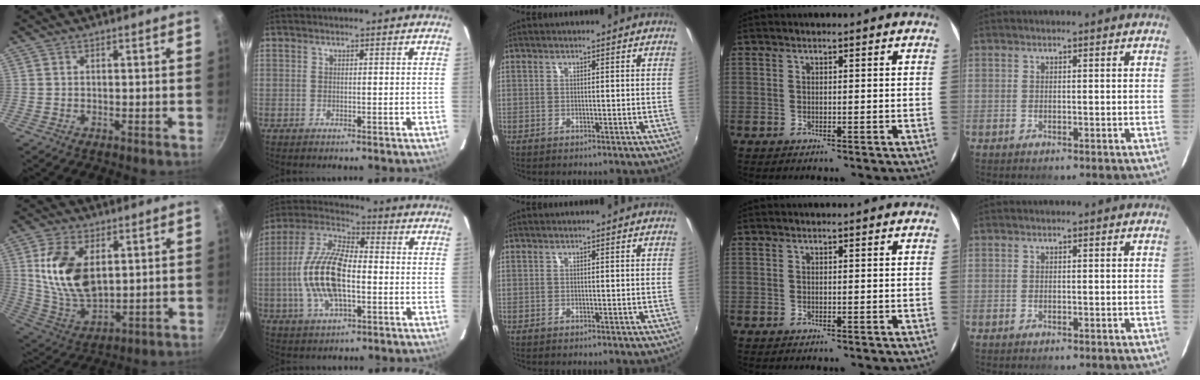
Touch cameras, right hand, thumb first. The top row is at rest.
{"thumb": {"total": 15.3, "force": [3.9, 9.0, 11.8], "torque": [-0.211, -0.026, 0.086]}, "index": {"total": 16.2, "force": [-2.3, 7.0, 14.4], "torque": [-0.299, 0.006, -0.048]}}